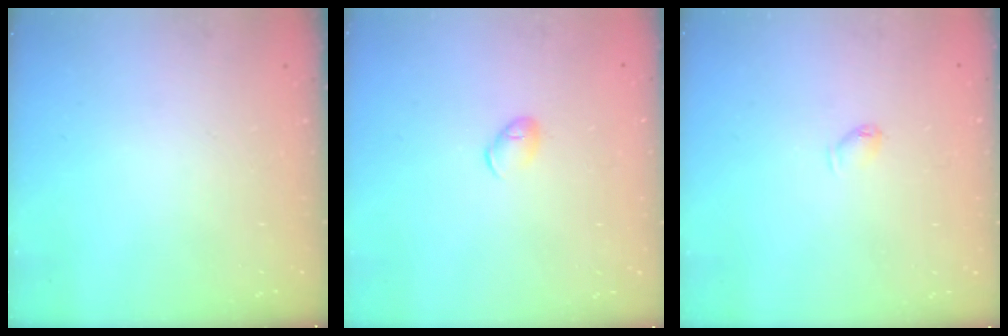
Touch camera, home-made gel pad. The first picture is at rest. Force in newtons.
{"total": 5.2, "press": 5.2, "slide": 0.8}
{"total": 4.4, "press": 4.4, "slide": 0.8}